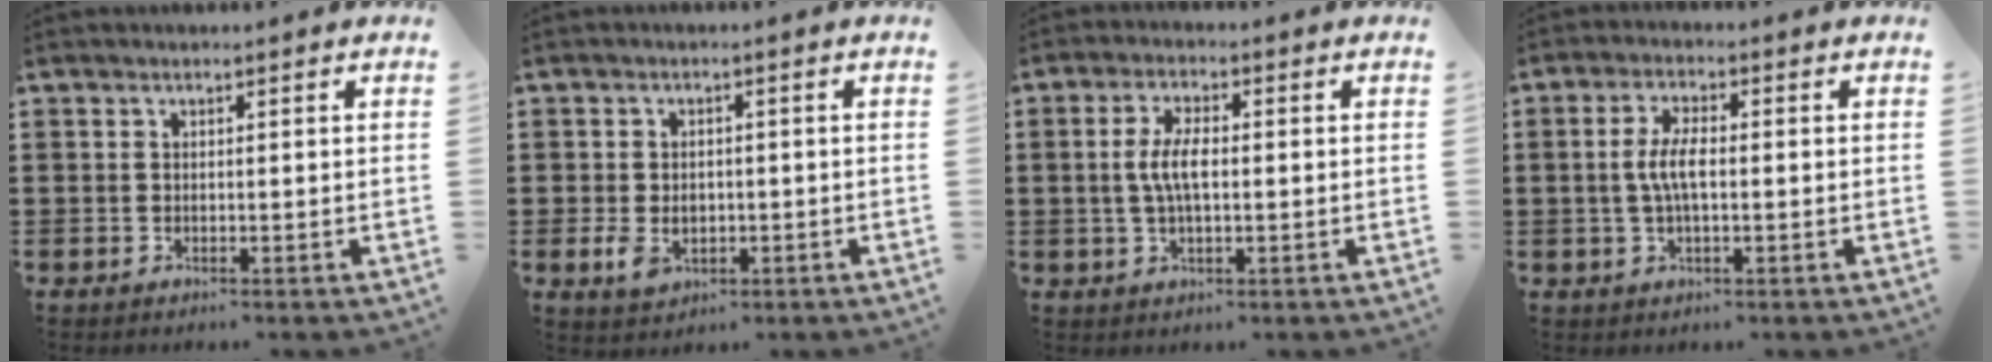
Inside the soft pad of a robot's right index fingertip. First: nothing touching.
{"total": 3.2, "force": [-0.7, 2.3, 2.1], "torque": [-0.041, 0.005, -0.011]}
{"total": 5.3, "force": [-0.1, 2.0, 5.0], "torque": [-0.107, 0.000, -0.008]}
{"total": 4.9, "force": [-0.2, 1.7, 4.6], "torque": [-0.100, -0.001, -0.010]}